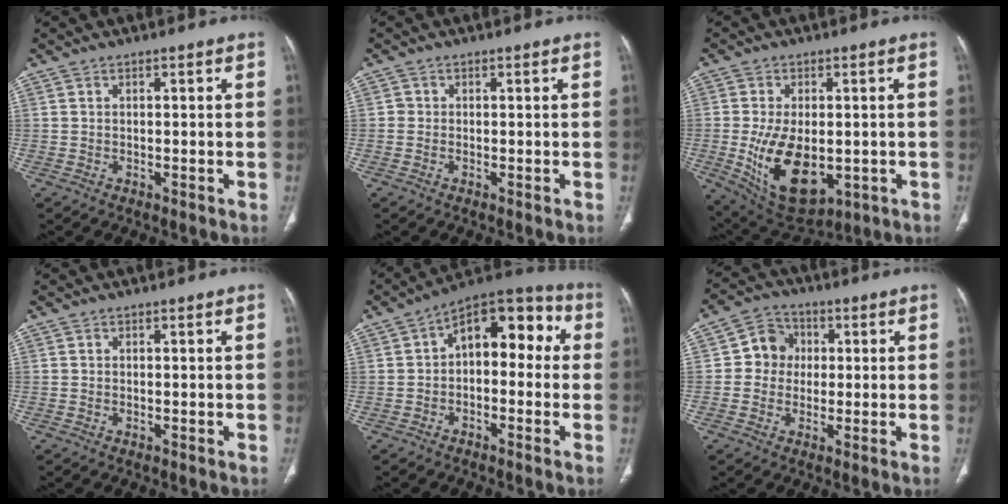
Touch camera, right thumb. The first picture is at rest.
{"total": 0.8, "force": [-0.1, 0.8, 0.1], "torque": [0.002, 0.004, -0.003]}
{"total": 14.8, "force": [-2.5, 8.4, 11.9], "torque": [-0.196, -0.012, -0.013]}
{"total": 0.0}
{"total": 13.0, "force": [1.1, 7.8, 10.3], "torque": [-0.098, 0.049, -0.002]}
{"total": 6.9, "force": [0.6, 6.4, 2.5], "torque": [-0.009, 0.011, -0.002]}